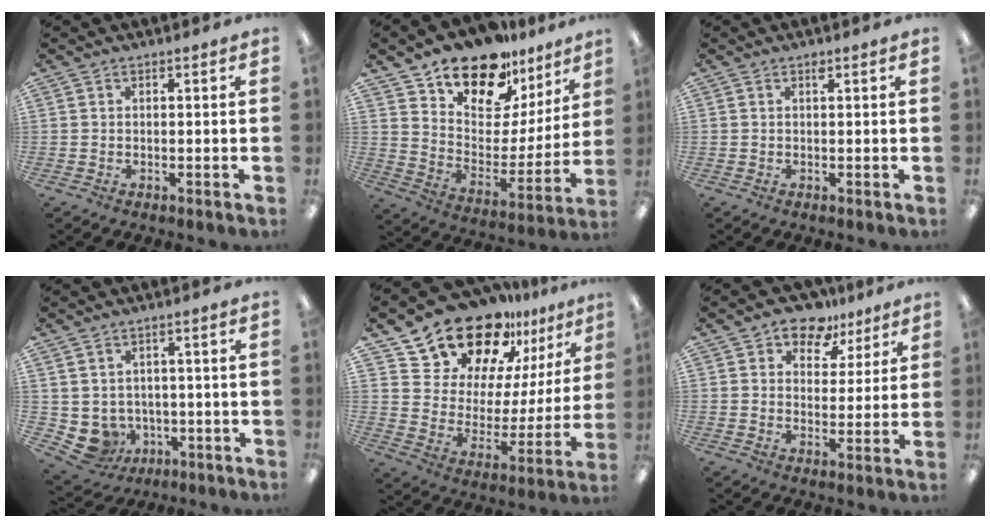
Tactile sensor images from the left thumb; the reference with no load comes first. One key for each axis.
{"total": 17.3, "fx": 14.2, "fy": 8.1, "fz": 5.6, "tx": -0.109, "ty": -0.119, "tz": 0.255}
{"total": 0.5, "fx": 0.4, "fy": 0.1, "fz": 0.3, "tx": 0.001, "ty": -0.003, "tz": 0.005}
{"total": 5.3, "fx": -1.0, "fy": 5.0, "fz": 1.6, "tx": -0.049, "ty": -0.004, "tz": -0.012}
{"total": 19.7, "fx": 16.9, "fy": 8.6, "fz": 5.3, "tx": -0.103, "ty": -0.138, "tz": 0.306}
{"total": 9.0, "fx": 7.0, "fy": 5.1, "fz": 2.4, "tx": -0.032, "ty": -0.050, "tz": 0.126}